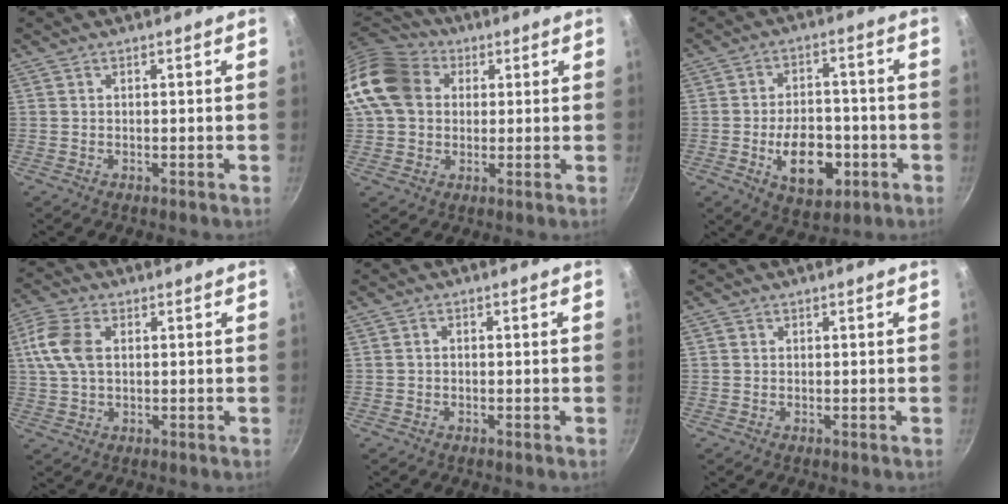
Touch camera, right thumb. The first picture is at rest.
{"total": 16.3, "force": [3.3, 13.1, 9.0], "torque": [-0.167, 0.028, 0.046]}
{"total": 12.5, "force": [-3.8, 7.8, 9.1], "torque": [-0.108, 0.018, -0.051]}
{"total": 8.9, "force": [1.8, 5.6, 6.6], "torque": [-0.137, 0.010, 0.028]}
{"total": 0.9, "force": [-0.2, 0.7, 0.5], "torque": [-0.012, 0.006, -0.004]}
{"total": 0.7, "force": [0.1, 0.6, 0.1], "torque": [-0.001, 0.002, -0.001]}